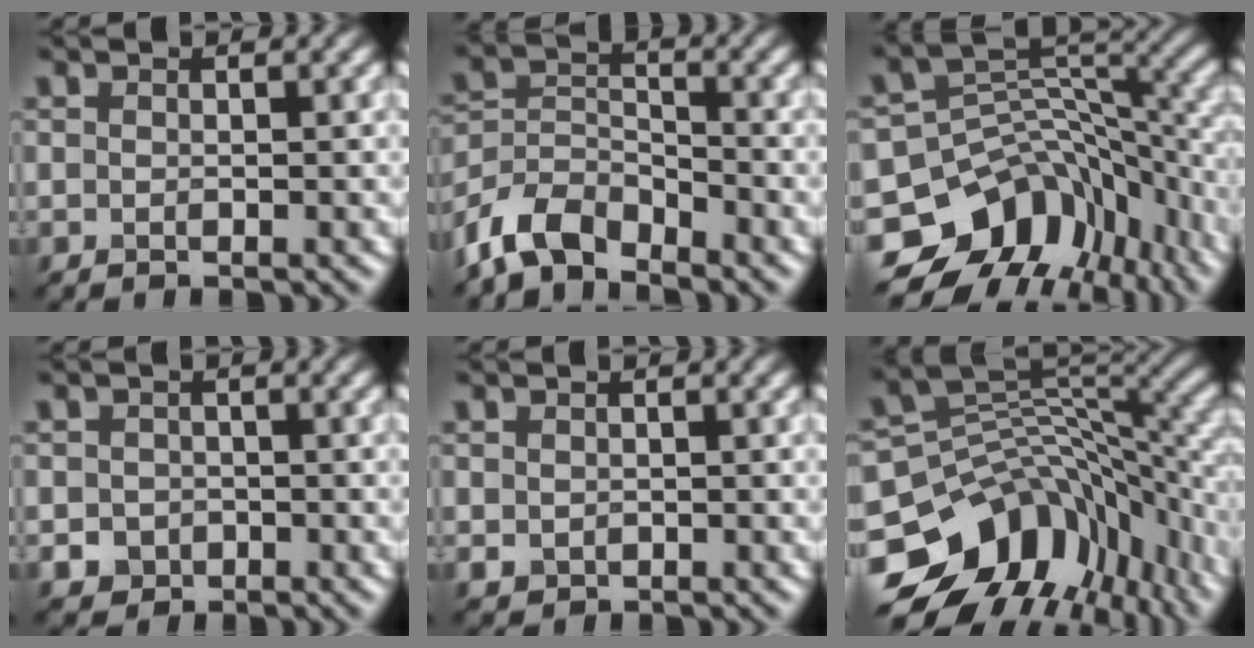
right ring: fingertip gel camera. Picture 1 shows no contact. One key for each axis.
{"total": 5.5, "fx": -4.5, "fy": 2.3, "fz": 2.2, "tx": -0.040, "ty": 0.001, "tz": -0.099}
{"total": 11.5, "fx": -6.1, "fy": 8.0, "fz": 5.6, "tx": -0.101, "ty": 0.006, "tz": -0.097}
{"total": 1.9, "fx": -0.6, "fy": 1.7, "fz": 0.5, "tx": -0.001, "ty": -0.004, "tz": -0.010}
{"total": 0.9, "fx": 0.1, "fy": 0.8, "fz": 0.3, "tx": -0.004, "ty": -0.004, "tz": 0.003}
{"total": 12.9, "fx": -5.7, "fy": 8.9, "fz": 7.4, "tx": -0.158, "ty": -0.007, "tz": -0.087}